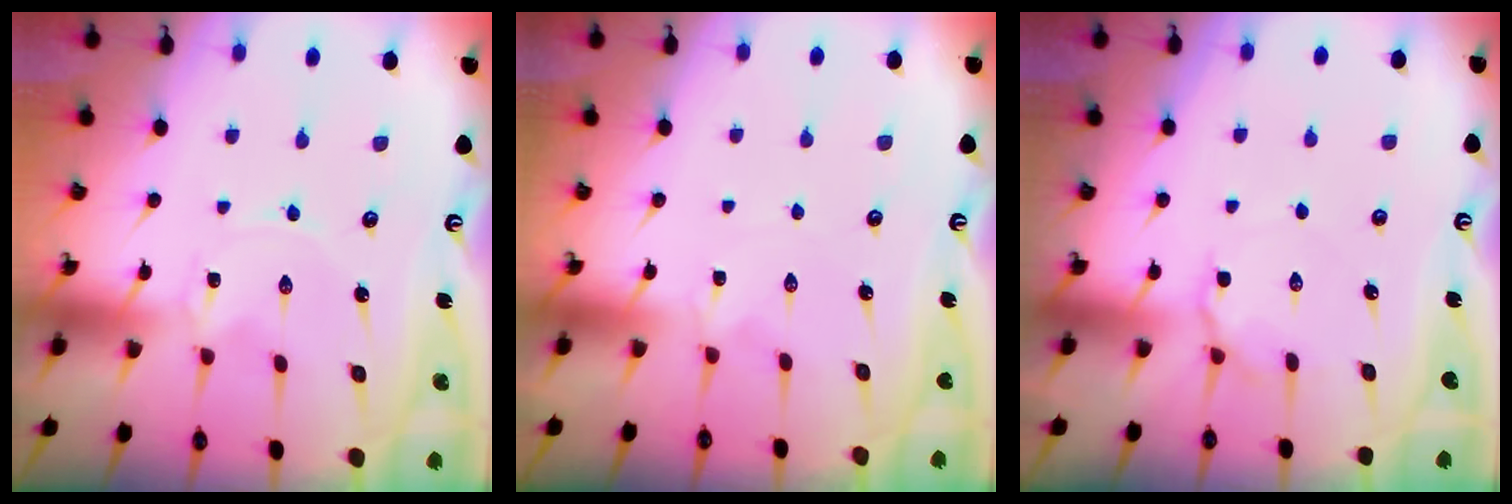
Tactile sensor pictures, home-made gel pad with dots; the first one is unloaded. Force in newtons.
{"total": 1.2, "press": 1.2, "slide": 0.4}
{"total": 6.5, "press": 6.4, "slide": 1.2}